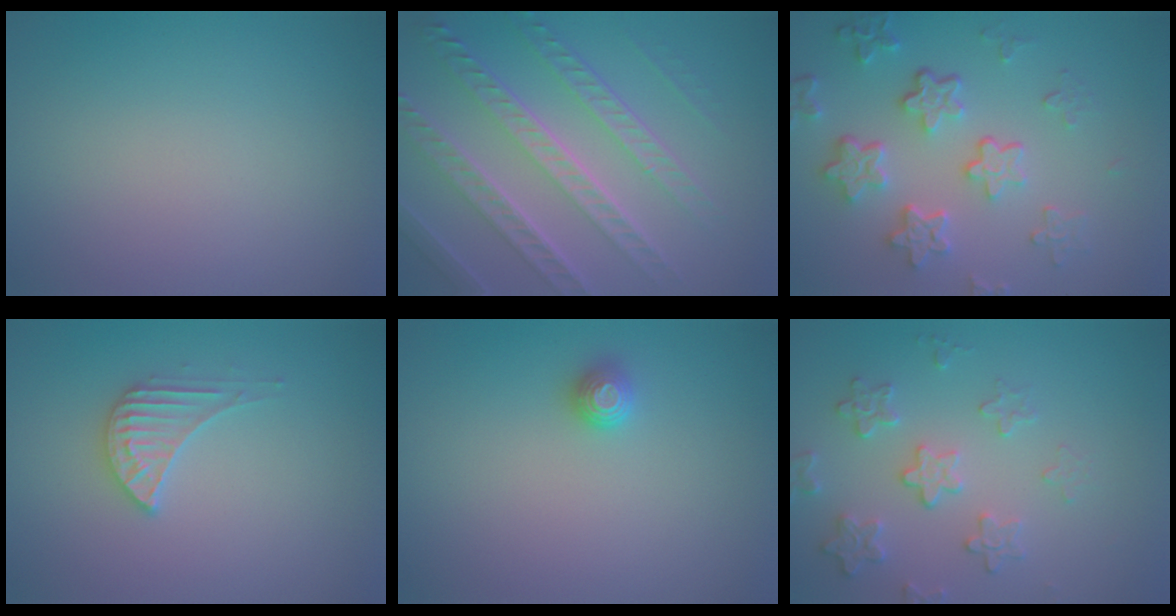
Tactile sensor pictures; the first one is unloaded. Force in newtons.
{"total": 7.8, "press": 5.5, "slide": 5.5}
{"total": 5.6, "press": 4.3, "slide": 3.6}
{"total": 2.6, "press": 2.6, "slide": 0.2}
{"total": 1.1, "press": 1.1, "slide": 0.4}
{"total": 3.0, "press": 2.9, "slide": 0.9}